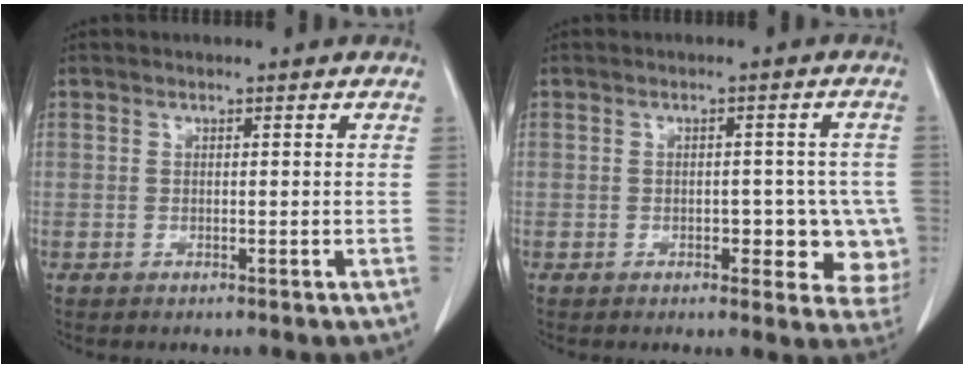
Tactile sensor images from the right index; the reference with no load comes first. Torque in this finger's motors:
{"motor_torque": [0.11, 0.18, 0.04, 0.00]}